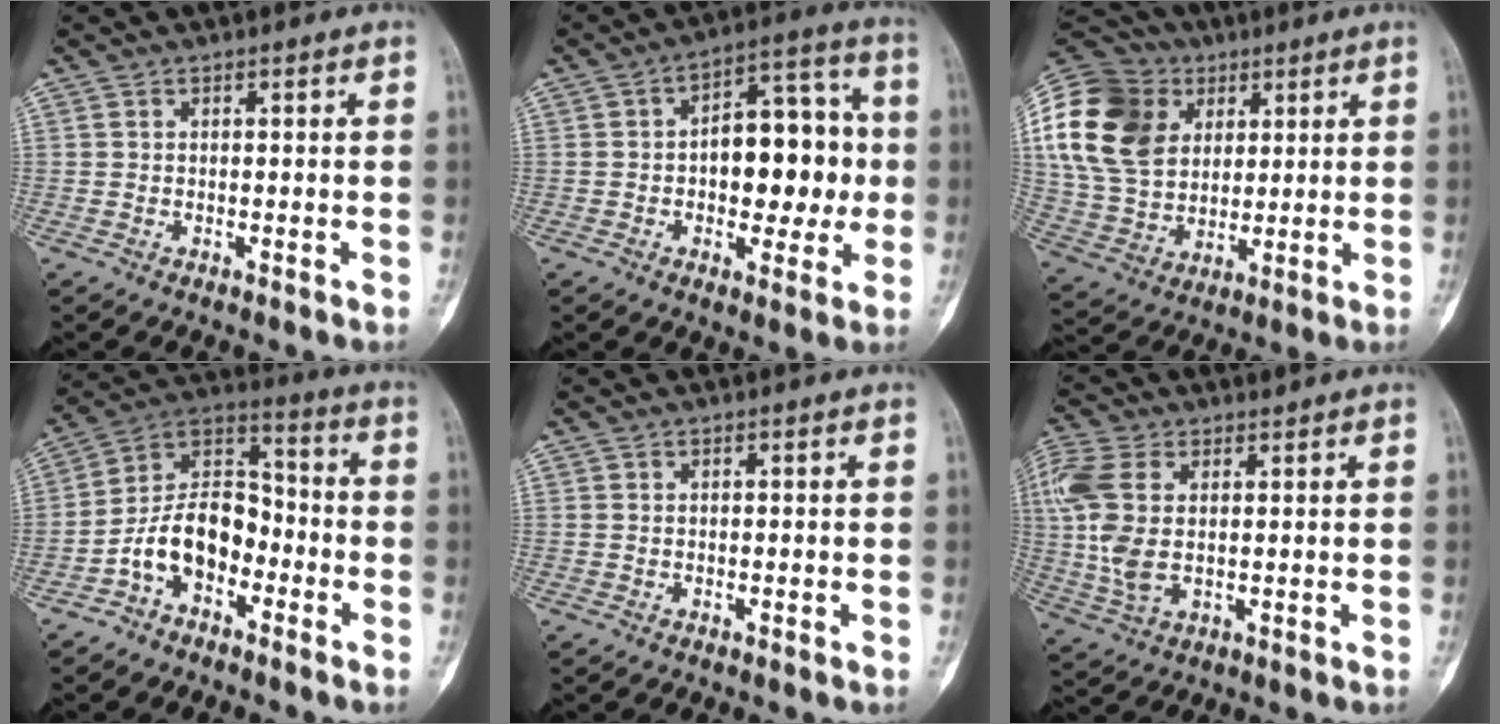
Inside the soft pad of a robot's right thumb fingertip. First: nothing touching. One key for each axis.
{"total": 15.1, "fx": -0.5, "fy": 8.8, "fz": 12.3, "tx": -0.121, "ty": 0.036, "tz": -0.009}
{"total": 24.5, "fx": 7.6, "fy": 18.3, "fz": 14.4, "tx": -0.292, "ty": 0.022, "tz": 0.147}
{"total": 12.0, "fx": -4.9, "fy": 7.7, "fz": 7.8, "tx": -0.122, "ty": 0.065, "tz": -0.099}
{"total": 0.0}
{"total": 11.4, "fx": 2.6, "fy": 6.3, "fz": 9.1, "tx": -0.239, "ty": 0.007, "tz": 0.057}